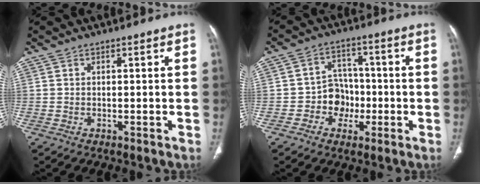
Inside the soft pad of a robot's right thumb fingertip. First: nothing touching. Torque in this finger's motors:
{"motor_torque": [0.58, 0.51, 0.34, 0.14, -0.01]}